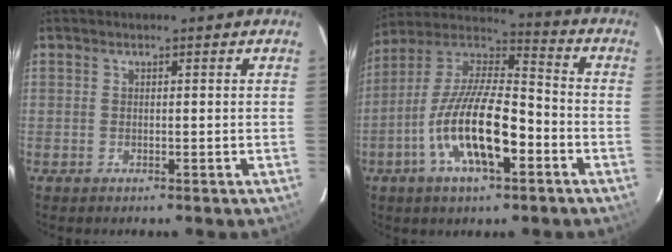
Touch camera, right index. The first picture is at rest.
{"total": 17.3, "force": [-6.6, 6.0, 14.8], "torque": [-0.292, -0.008, -0.125]}